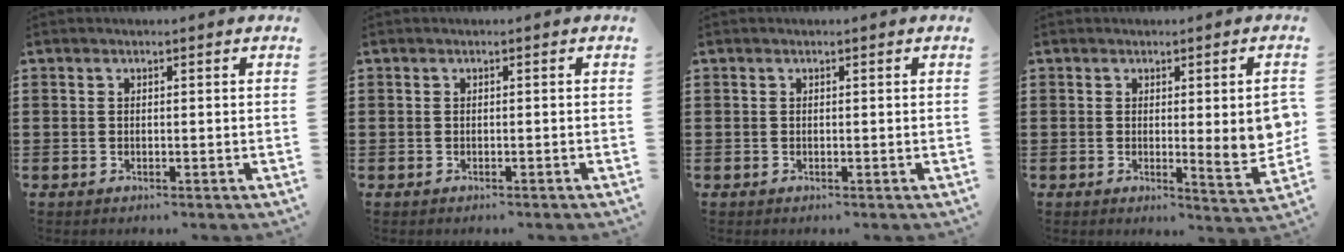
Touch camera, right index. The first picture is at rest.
{"total": 0.0}
{"total": 0.0}
{"total": 6.0, "force": [0.4, 1.1, 5.9], "torque": [-0.079, -0.015, 0.005]}